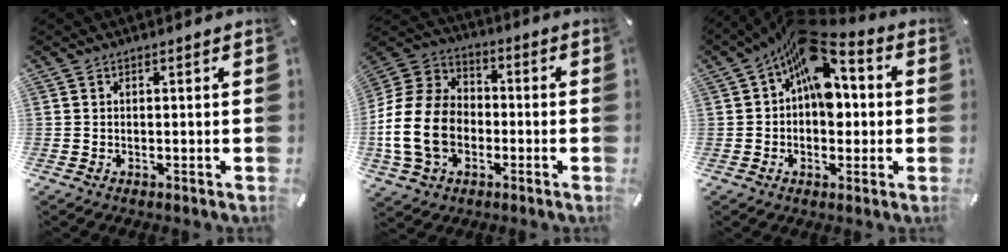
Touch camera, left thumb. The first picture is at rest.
{"total": 16.9, "force": [-4.0, 12.9, 10.2], "torque": [-0.227, 0.033, -0.076]}
{"total": 14.0, "force": [4.0, 8.9, 10.0], "torque": [-0.146, -0.035, 0.071]}